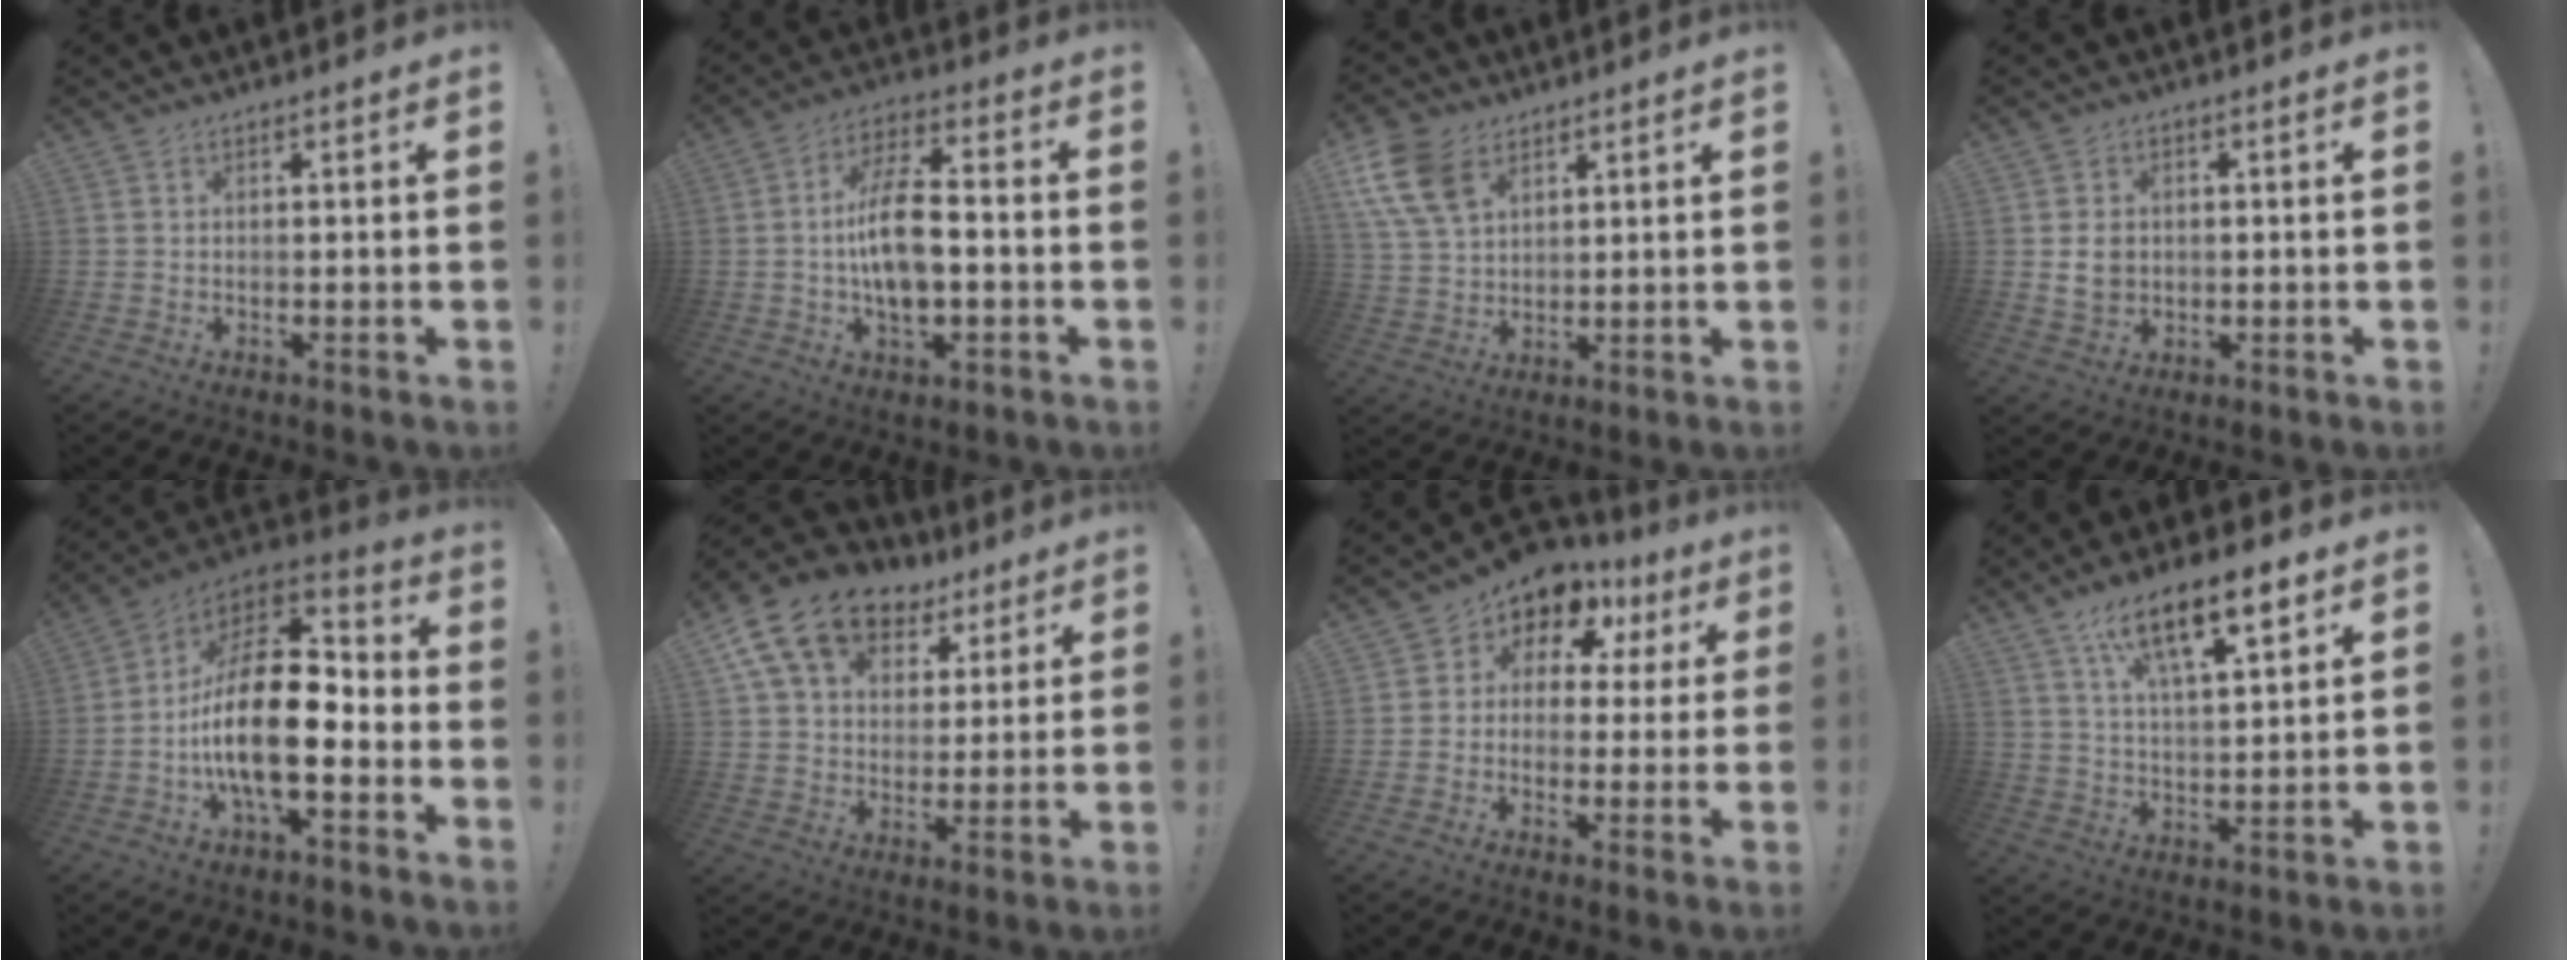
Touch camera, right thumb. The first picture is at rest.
{"total": 12.5, "force": [-1.3, 6.3, 10.7], "torque": [-0.195, 0.011, -0.022]}
{"total": 12.6, "force": [6.8, 8.0, 7.0], "torque": [-0.135, -0.022, 0.133]}
{"total": 5.3, "force": [0.4, 4.3, 3.0], "torque": [-0.054, 0.000, 0.006]}
{"total": 20.9, "force": [-3.1, 9.6, 18.4], "torque": [-0.343, 0.012, -0.052]}
{"total": 17.3, "force": [9.8, 11.0, 9.1], "torque": [-0.149, -0.048, 0.181]}
{"total": 7.7, "force": [3.3, 5.7, 3.9], "torque": [-0.055, -0.035, 0.059]}
{"total": 14.9, "force": [8.8, 5.0, 10.9], "torque": [-0.174, -0.036, 0.146]}